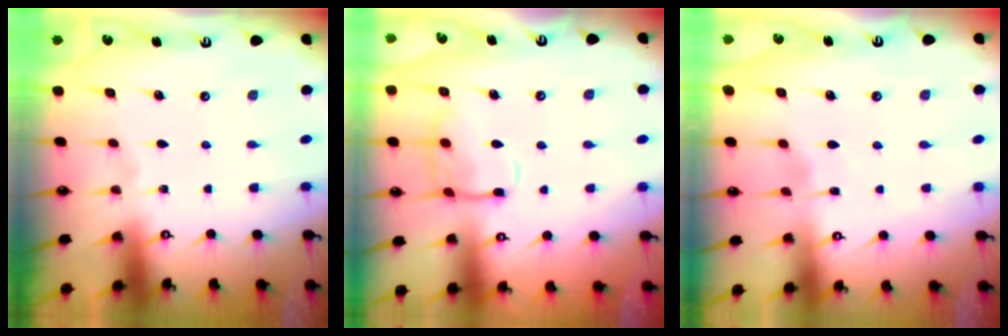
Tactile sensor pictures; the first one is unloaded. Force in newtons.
{"total": 10.8, "press": 10.7, "slide": 0.8}
{"total": 2.0, "press": 2.0, "slide": 0.3}